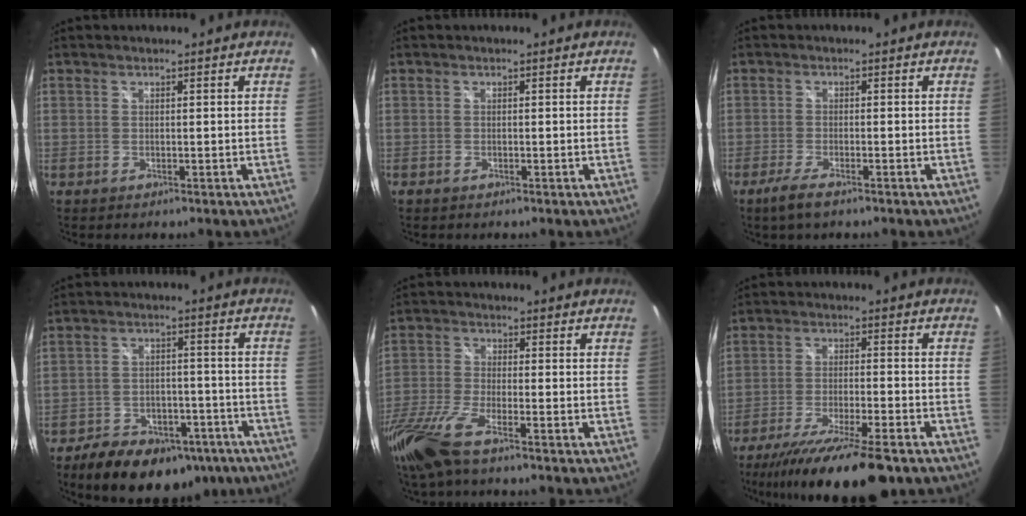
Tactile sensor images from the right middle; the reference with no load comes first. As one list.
[{"total": 0.7, "force": [-0.5, 0.4, 0.2], "torque": [-0.006, -0.004, -0.012]}, {"total": 4.0, "force": [-2.9, 0.7, 2.7], "torque": [-0.069, -0.011, -0.058]}, {"total": 18.5, "force": [-12.8, 9.8, 9.0], "torque": [-0.182, 0.002, -0.166]}, {"total": 11.5, "force": [-8.3, 2.1, 7.7], "torque": [-0.183, -0.037, -0.168]}, {"total": 17.7, "force": [-13.5, 3.0, 11.1], "torque": [-0.214, -0.045, -0.221]}]